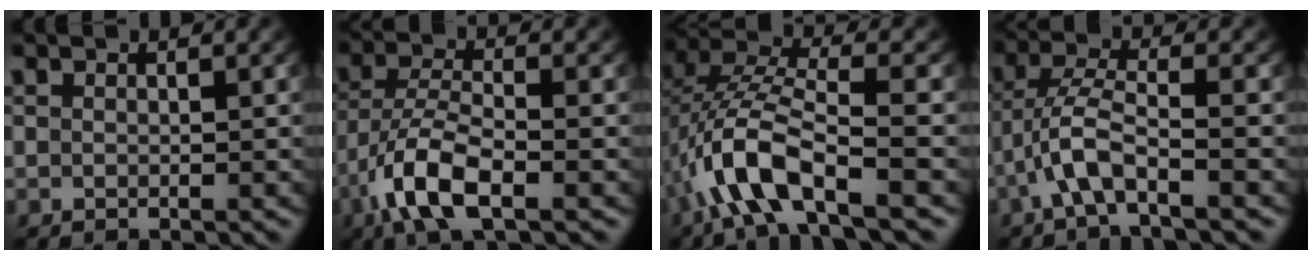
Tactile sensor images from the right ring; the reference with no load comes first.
{"total": 5.5, "force": [-2.3, 2.2, 4.5], "torque": [-0.108, -0.024, -0.029]}
{"total": 6.7, "force": [-1.8, 3.5, 5.4], "torque": [-0.141, -0.017, -0.025]}
{"total": 3.4, "force": [-1.3, 1.0, 3.0], "torque": [-0.082, -0.012, -0.018]}